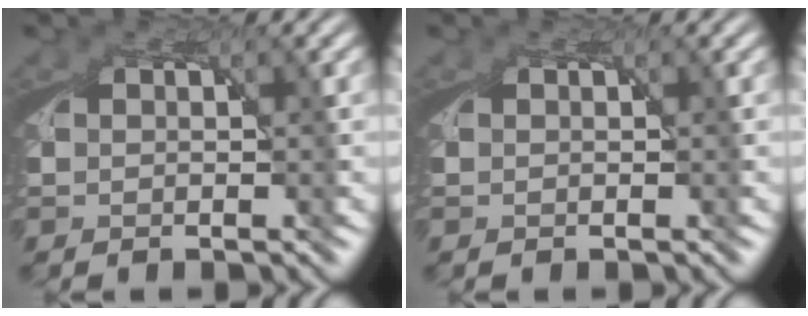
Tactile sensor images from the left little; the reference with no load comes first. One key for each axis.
{"total": 0.0}